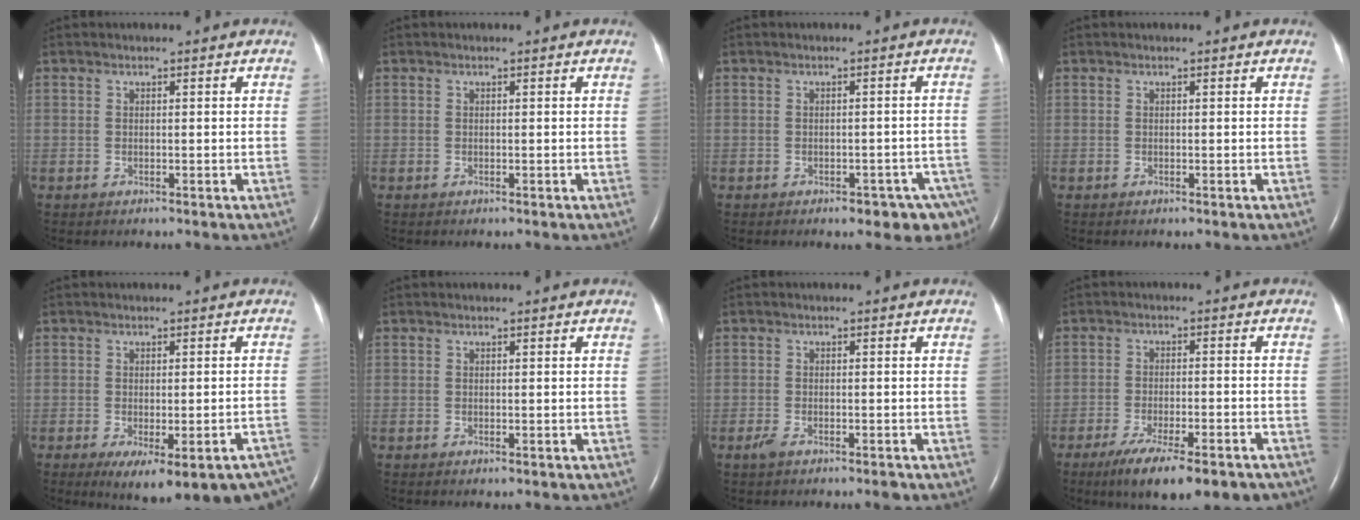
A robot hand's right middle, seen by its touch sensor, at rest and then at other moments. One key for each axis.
{"total": 0.0}
{"total": 6.9, "fx": -4.8, "fy": 2.9, "fz": 3.9, "tx": -0.026, "ty": 0.009, "tz": -0.057}
{"total": 0.0}
{"total": 15.7, "fx": -11.9, "fy": 4.2, "fz": 9.3, "tx": -0.062, "ty": -0.004, "tz": -0.135}
{"total": 0.5, "fx": -0.2, "fy": 0.2, "fz": 0.4, "tx": -0.008, "ty": -0.003, "tz": 0.001}
{"total": 2.5, "fx": -1.7, "fy": 0.7, "fz": 1.8, "tx": -0.039, "ty": -0.004, "tz": -0.028}
{"total": 14.0, "fx": -10.1, "fy": 3.1, "fz": 9.1, "tx": -0.120, "ty": -0.016, "tz": -0.146}